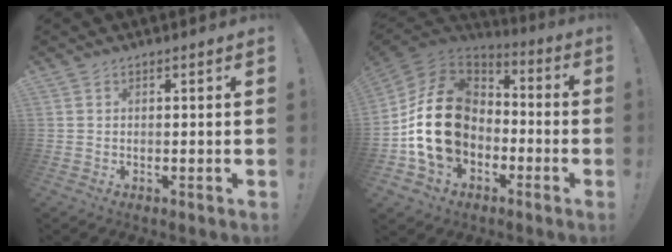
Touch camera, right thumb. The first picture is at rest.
{"total": 22.5, "force": [-1.6, 16.9, 14.7], "torque": [-0.271, 0.025, -0.008]}